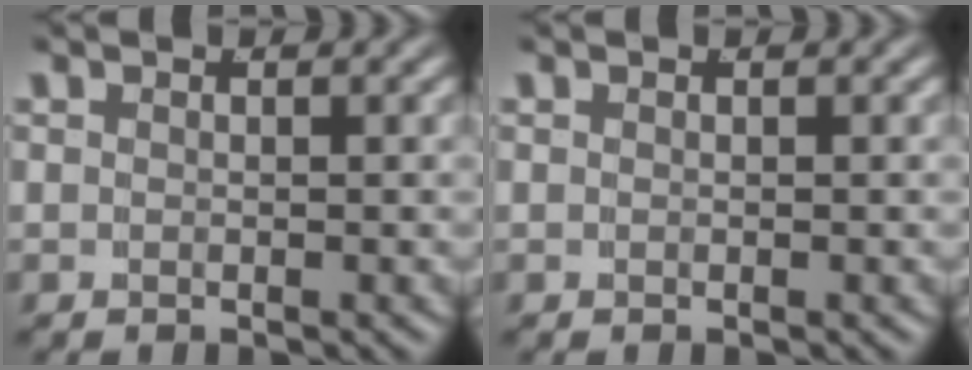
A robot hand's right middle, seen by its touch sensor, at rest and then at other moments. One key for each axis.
{"total": 0.0}